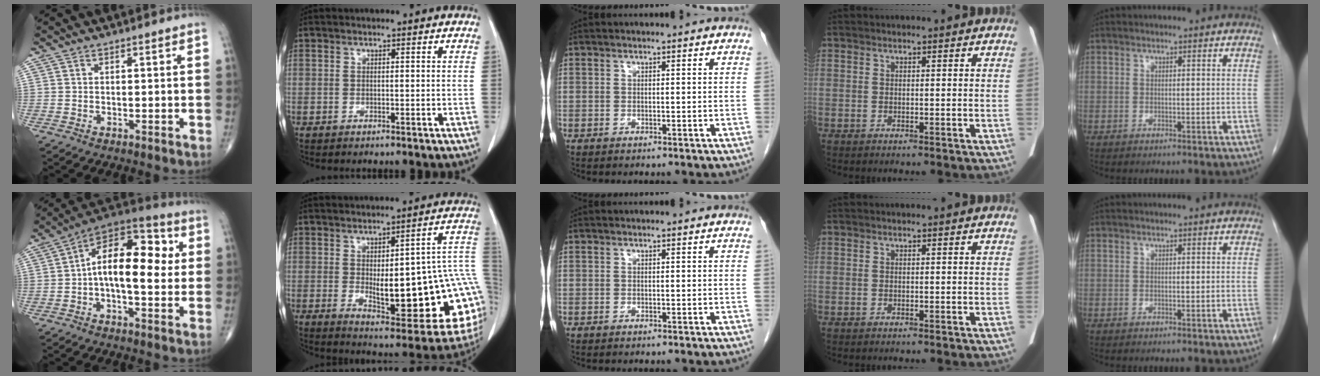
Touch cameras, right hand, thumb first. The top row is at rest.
{"thumb": {"total": 17.5, "force": [1.4, 8.7, 15.2], "torque": [-0.212, 0.037, 0.012]}, "index": {"total": 22.8, "force": [-1.9, 6.0, 22.0], "torque": [-0.215, 0.018, -0.003]}}